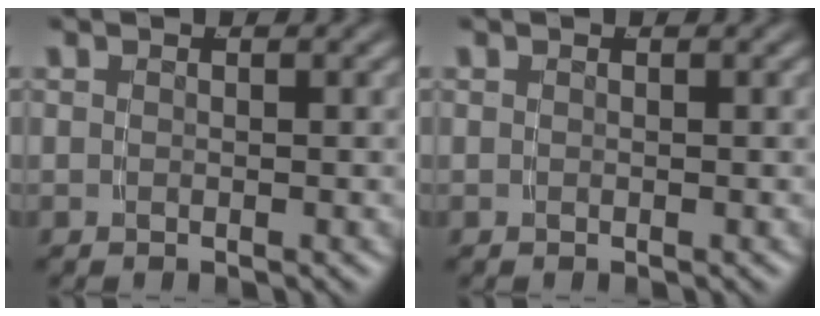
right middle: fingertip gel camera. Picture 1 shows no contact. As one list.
[{"total": 0.0}]